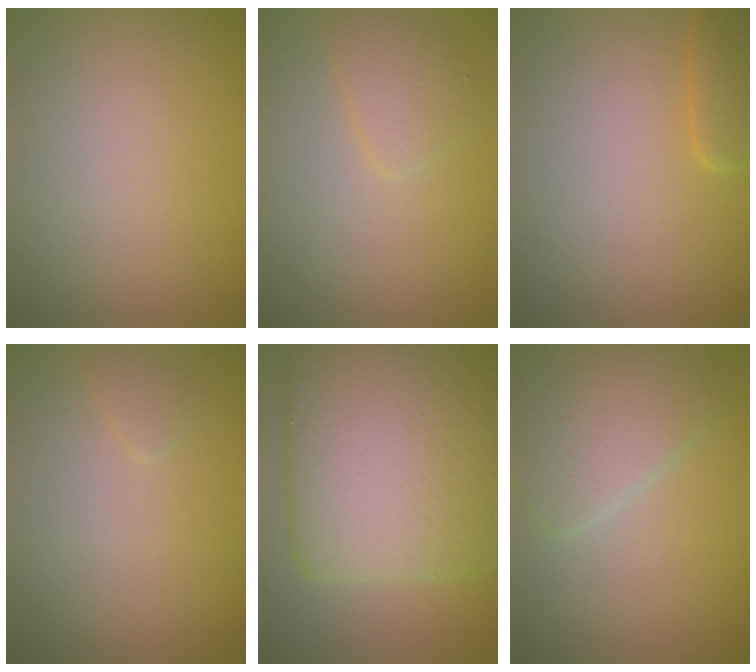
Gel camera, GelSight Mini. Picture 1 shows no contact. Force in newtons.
{"total": 1.9, "press": 1.9, "slide": 0.0}
{"total": 2.0, "press": 2.0, "slide": 0.1}
{"total": 0.7, "press": 0.7, "slide": 0.1}
{"total": 15.7, "press": 15.7, "slide": 0.3}
{"total": 4.4, "press": 4.4, "slide": 0.1}